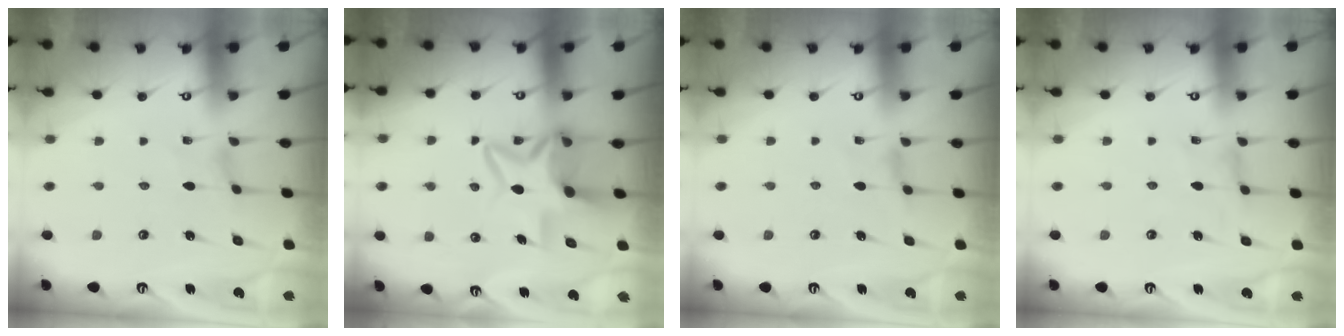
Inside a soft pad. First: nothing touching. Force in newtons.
{"total": 9.9, "press": 9.9, "slide": 1.0}
{"total": 1.4, "press": 1.3, "slide": 0.4}
{"total": 0.6, "press": 0.5, "slide": 0.3}